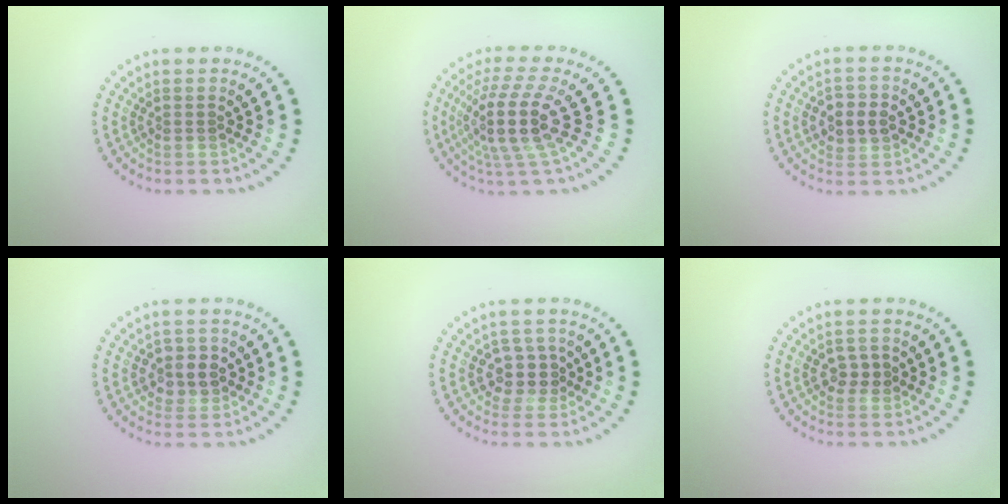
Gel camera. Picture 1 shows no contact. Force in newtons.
{"total": 4.9, "press": 3.7, "slide": 3.2}
{"total": 2.8, "press": 2.8, "slide": 0.4}
{"total": 2.6, "press": 2.4, "slide": 1.0}
{"total": 2.6, "press": 2.1, "slide": 1.5}
{"total": 1.9, "press": 1.8, "slide": 0.4}